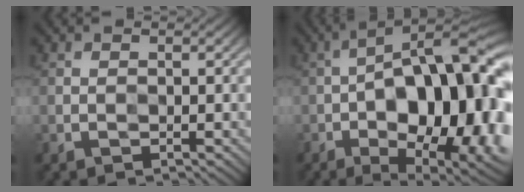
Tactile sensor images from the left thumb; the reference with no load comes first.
{"total": 19.1, "force": [-4.1, 8.6, 16.6], "torque": [-0.230, 0.024, -0.071]}